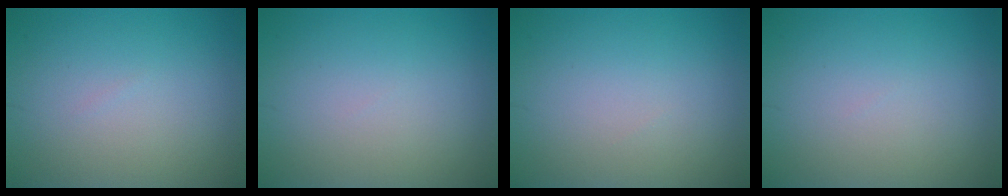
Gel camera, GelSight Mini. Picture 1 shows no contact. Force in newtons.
{"total": 0.0}
{"total": 0.0}
{"total": 0.0}